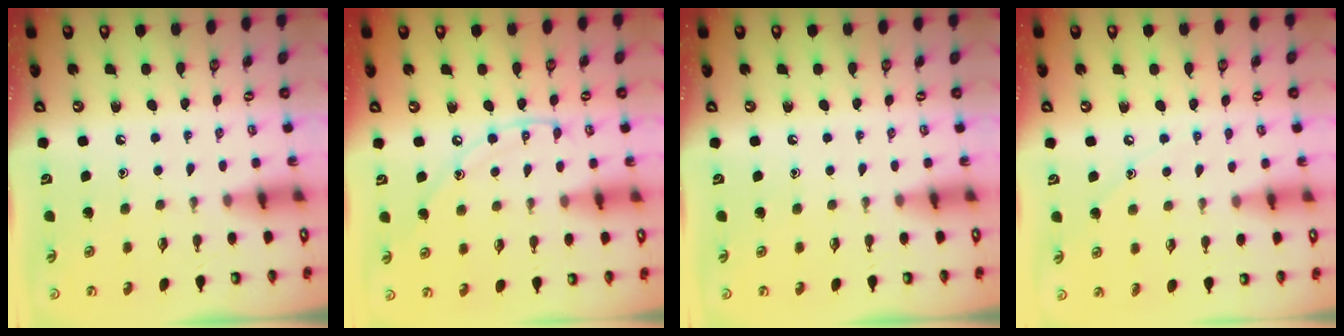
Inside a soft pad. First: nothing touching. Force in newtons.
{"total": 10.0, "press": 9.9, "slide": 1.0}
{"total": 0.0}
{"total": 5.2, "press": 5.1, "slide": 0.5}